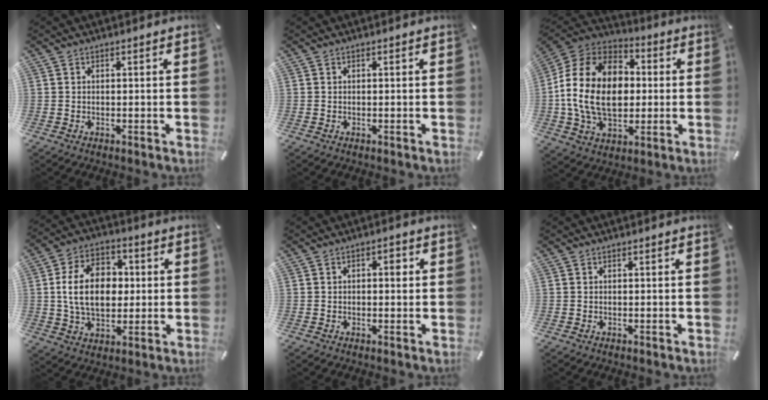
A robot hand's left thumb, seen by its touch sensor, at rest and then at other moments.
{"total": 0.0}
{"total": 18.7, "force": [-1.5, 14.0, 12.3], "torque": [-0.260, 0.022, -0.031]}
{"total": 14.4, "force": [0.9, 10.4, 9.9], "torque": [-0.192, 0.017, 0.014]}
{"total": 2.5, "force": [0.2, 1.4, 2.0], "torque": [-0.025, 0.002, -0.004]}
{"total": 0.0}